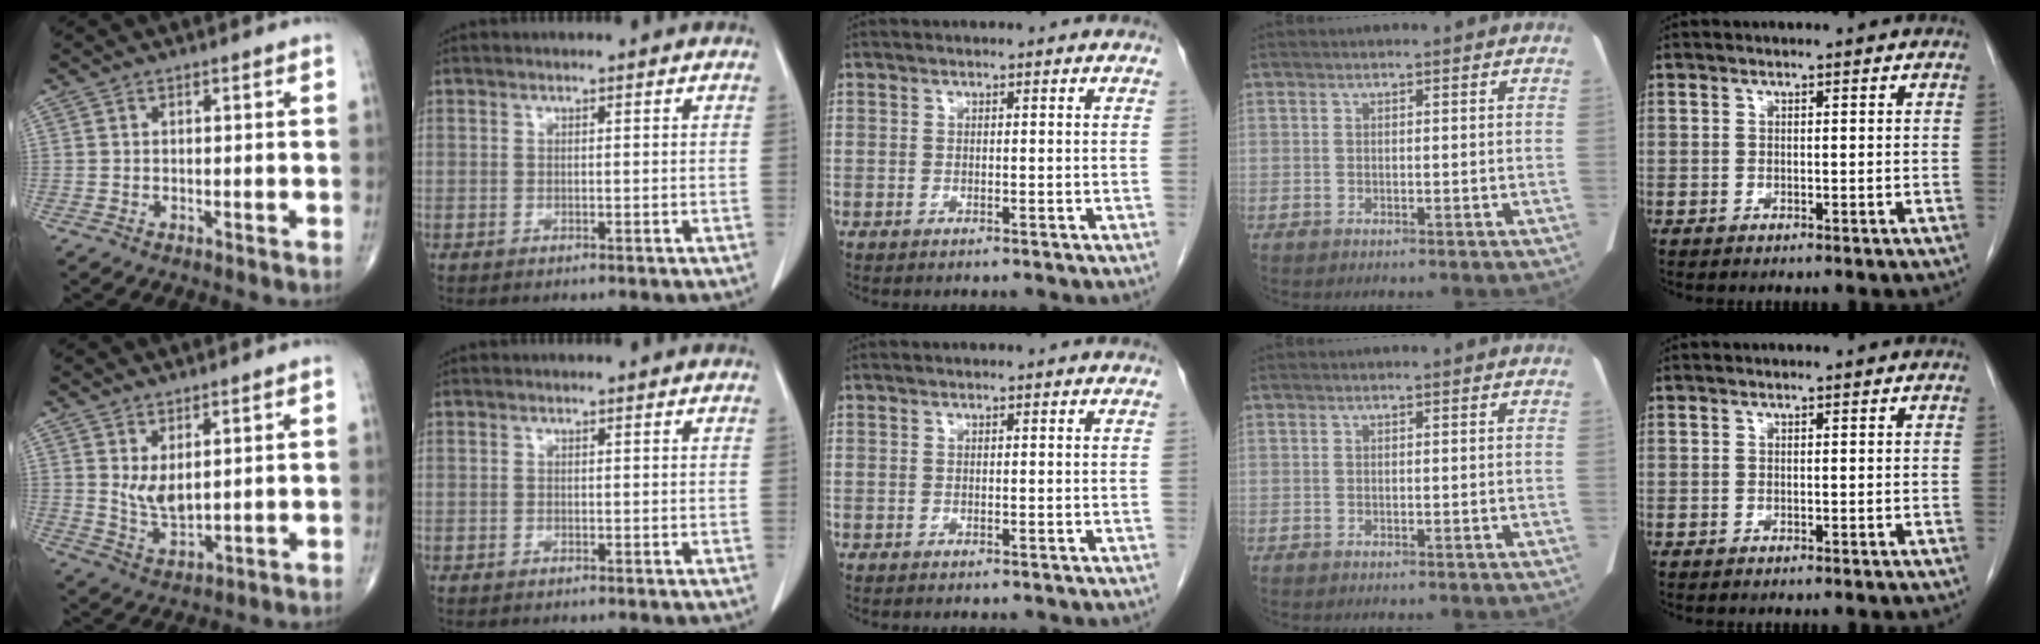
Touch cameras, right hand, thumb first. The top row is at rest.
{"thumb": {"total": 5.3, "force": [1.9, 2.4, 4.4], "torque": [-0.078, -0.028, 0.048]}}